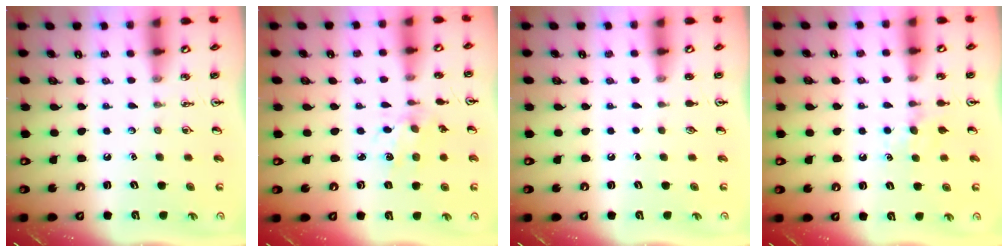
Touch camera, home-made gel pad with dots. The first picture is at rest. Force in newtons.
{"total": 2.5, "press": 2.5, "slide": 0.5}
{"total": 0.0}
{"total": 4.1, "press": 4.1, "slide": 0.6}